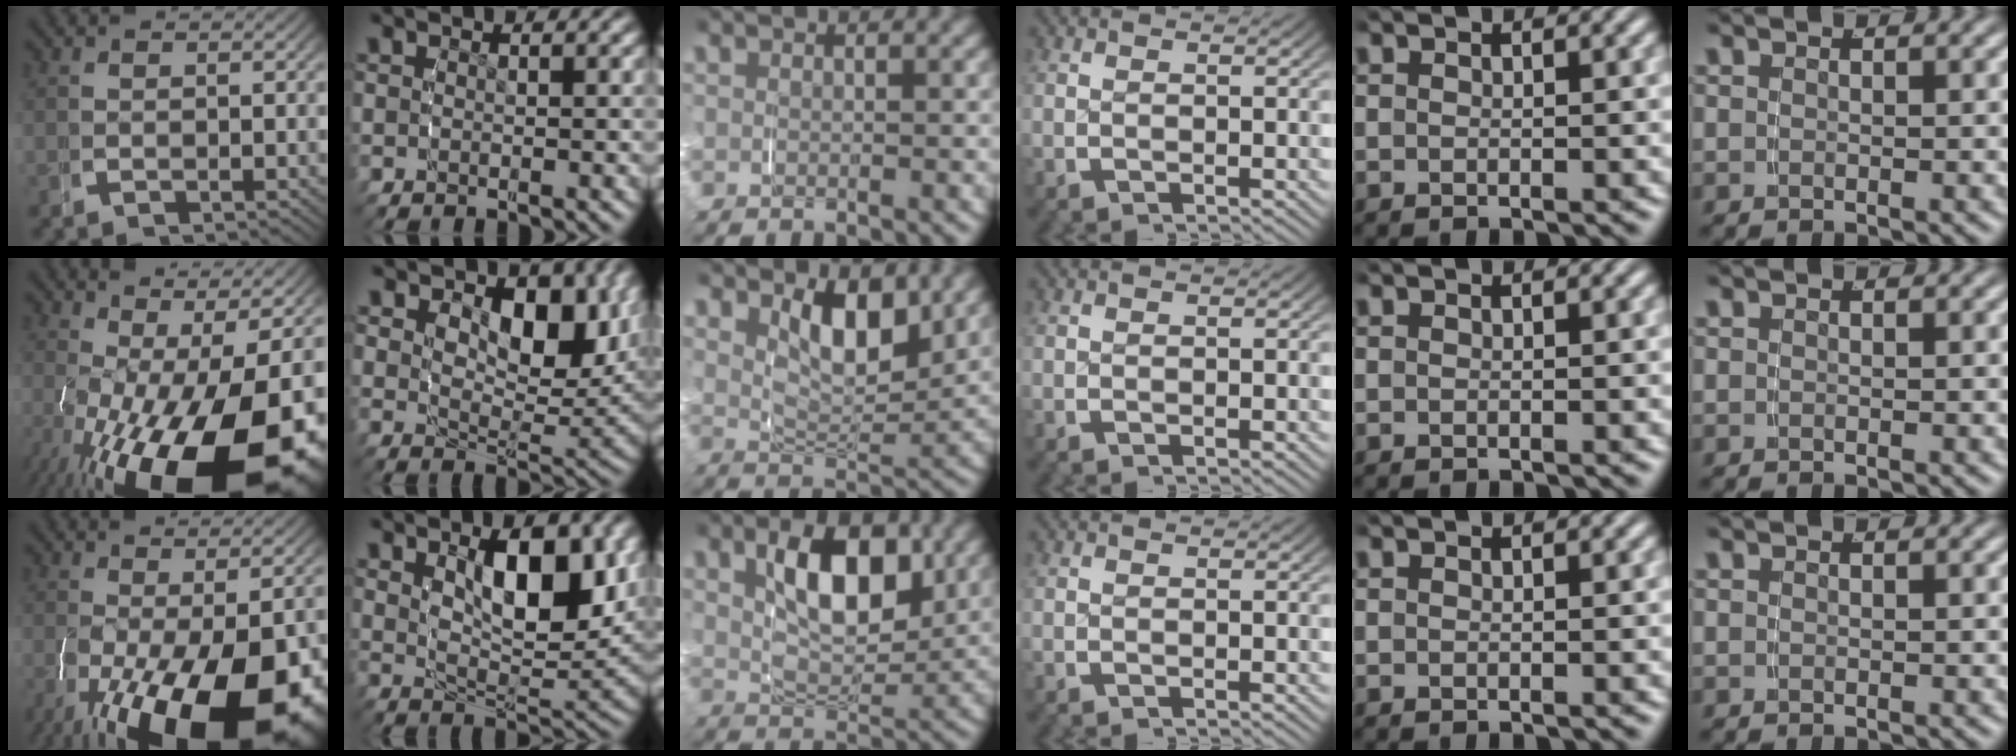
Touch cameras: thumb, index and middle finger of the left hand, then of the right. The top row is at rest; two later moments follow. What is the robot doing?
{"motion": "grasp_and_lifting", "object": "plastic wrap"}